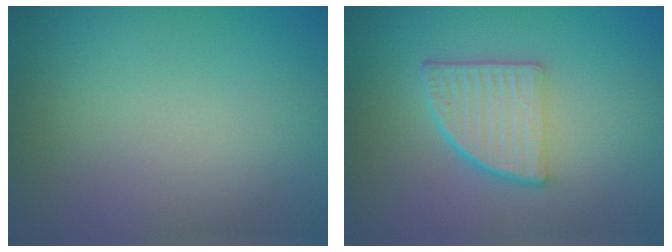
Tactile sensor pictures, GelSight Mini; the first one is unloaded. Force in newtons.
{"total": 5.2, "press": 3.6, "slide": 3.7}